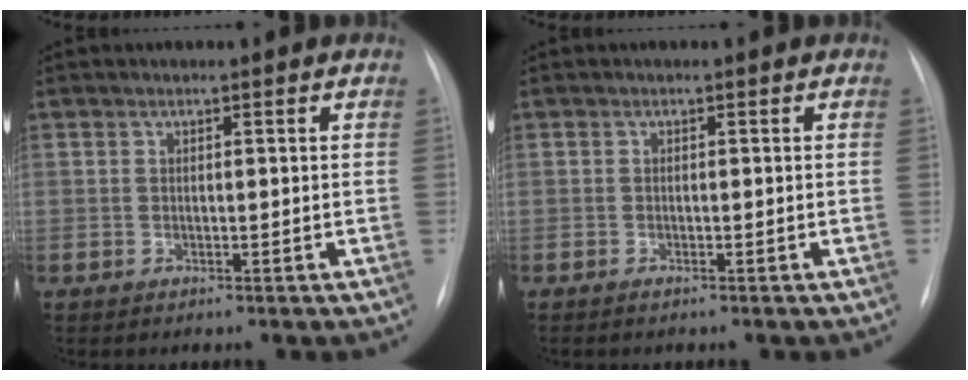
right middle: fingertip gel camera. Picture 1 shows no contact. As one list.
[{"total": 0.7, "force": [-0.5, 0.1, 0.4], "torque": [-0.010, -0.001, -0.009]}]